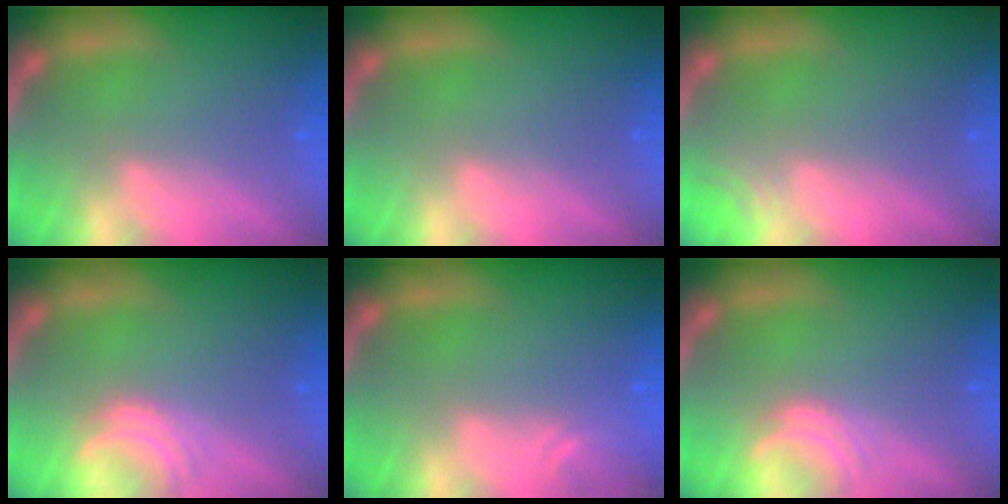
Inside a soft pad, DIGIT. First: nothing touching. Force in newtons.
{"total": 0.0}
{"total": 0.9}
{"total": 2.5}
{"total": 1.9}
{"total": 2.0}